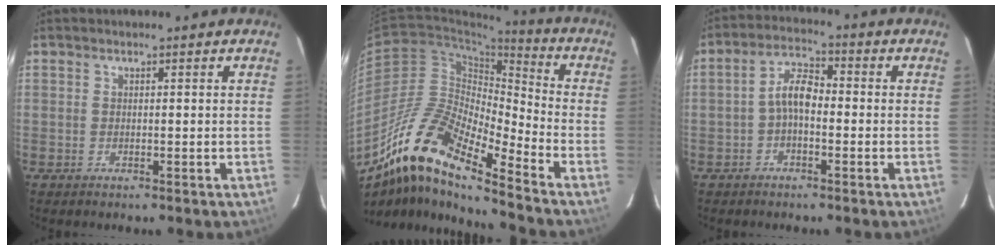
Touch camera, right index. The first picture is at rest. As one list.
[{"total": 16.7, "force": [-12.3, 2.7, 11.0], "torque": [-0.191, -0.008, -0.251]}, {"total": 4.4, "force": [-1.5, 2.1, 3.5], "torque": [-0.071, 0.019, -0.031]}]